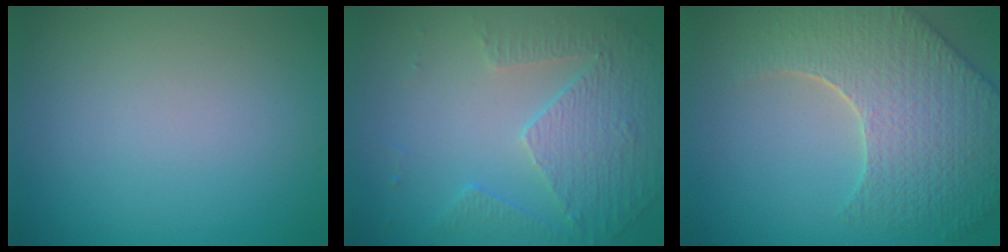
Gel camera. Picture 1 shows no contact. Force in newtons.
{"total": 5.2, "press": 3.6, "slide": 3.7}
{"total": 8.6, "press": 6.3, "slide": 5.9}